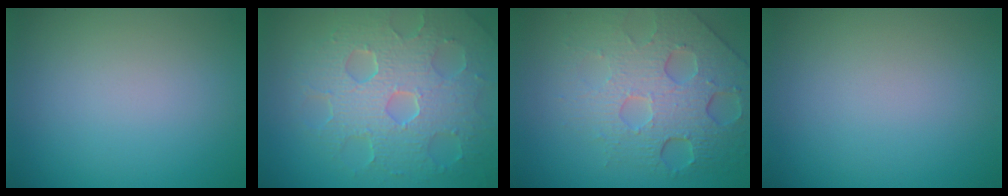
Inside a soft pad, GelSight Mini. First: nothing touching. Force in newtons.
{"total": 8.6, "press": 6.0, "slide": 6.1}
{"total": 7.9, "press": 5.3, "slide": 5.9}
{"total": 0.0}